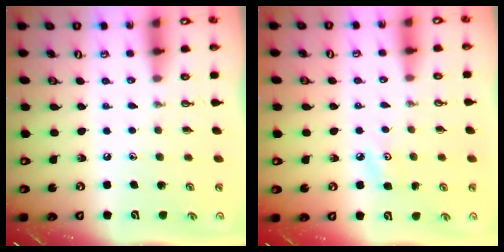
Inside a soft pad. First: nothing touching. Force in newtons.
{"total": 4.1, "press": 4.0, "slide": 0.8}